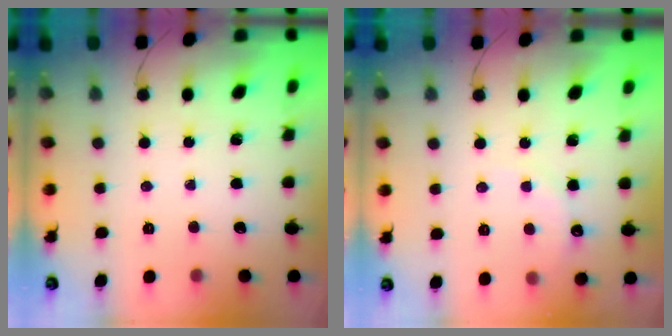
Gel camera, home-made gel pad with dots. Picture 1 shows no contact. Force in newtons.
{"total": 6.1, "press": 5.9, "slide": 1.5}